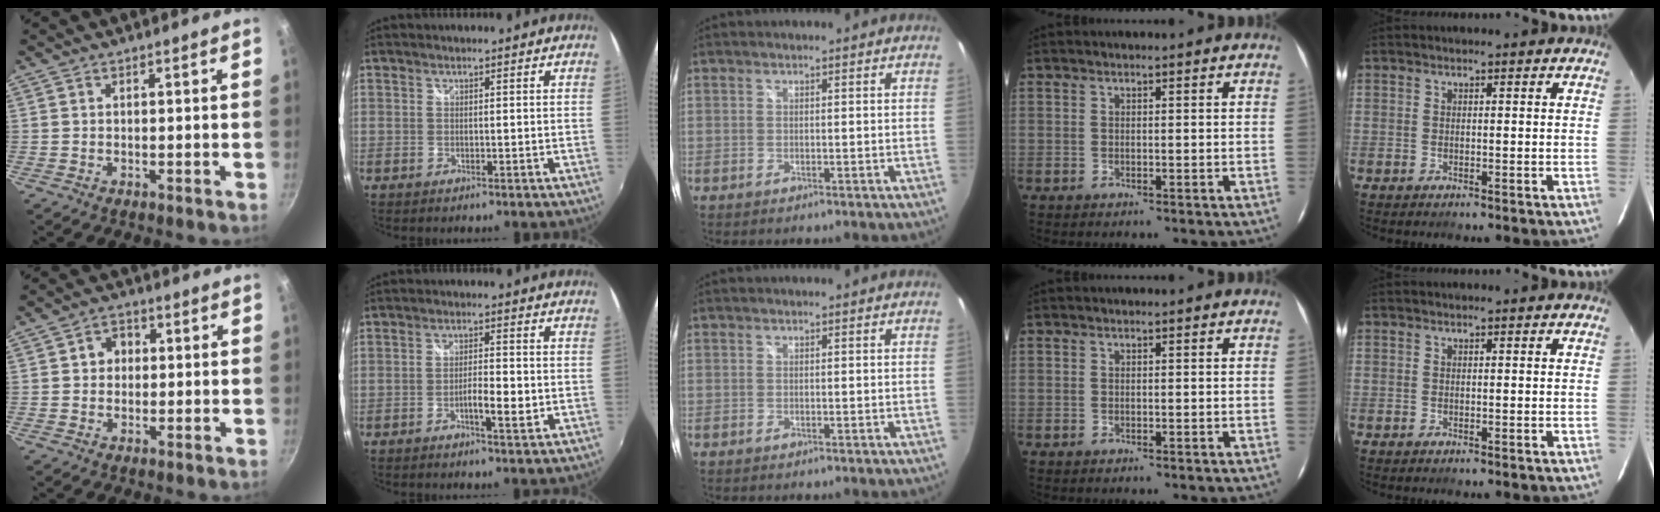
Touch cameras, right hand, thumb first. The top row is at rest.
{"thumb": {"total": 4.2, "force": [0.6, 3.7, 1.9], "torque": [-0.001, 0.005, 0.005]}, "index": {"total": 3.9, "force": [-1.3, 0.7, 3.6], "torque": [-0.068, 0.000, -0.024]}}